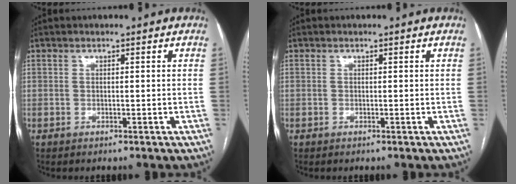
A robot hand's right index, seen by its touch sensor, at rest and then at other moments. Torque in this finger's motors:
{"motor_torque": [0.61, 0.17, 0.22, 0.07]}